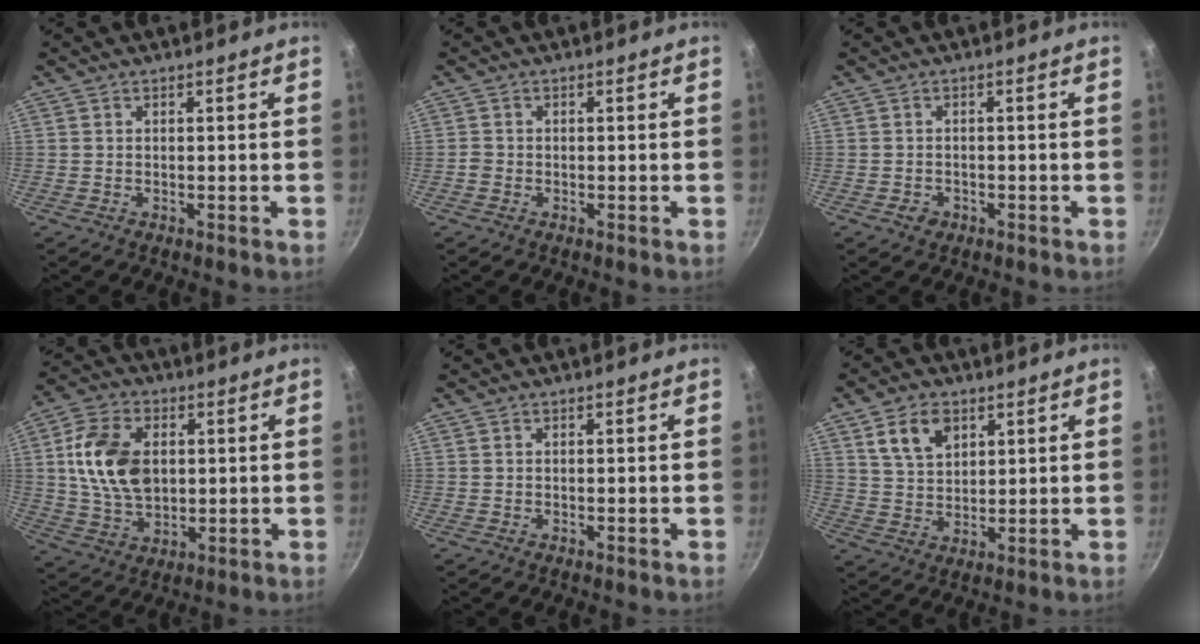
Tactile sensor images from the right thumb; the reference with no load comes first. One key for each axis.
{"total": 1.1, "fx": -0.5, "fy": 0.9, "fz": 0.3, "tx": -0.005, "ty": 0.002, "tz": -0.010}
{"total": 2.1, "fx": -1.0, "fy": 1.7, "fz": 0.8, "tx": -0.011, "ty": 0.007, "tz": -0.011}
{"total": 14.2, "fx": 2.1, "fy": 9.4, "fz": 10.4, "tx": -0.177, "ty": -0.002, "tz": 0.040}
{"total": 0.0}
{"total": 7.9, "fx": 3.8, "fy": 5.1, "fz": 4.6, "tx": -0.066, "ty": -0.012, "tz": 0.074}